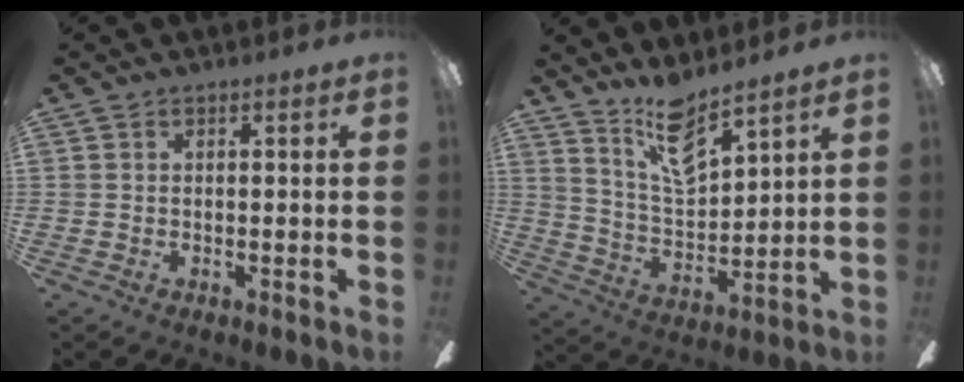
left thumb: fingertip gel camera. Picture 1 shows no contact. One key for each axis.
{"total": 12.2, "fx": 9.4, "fy": 3.9, "fz": 6.6, "tx": -0.130, "ty": -0.051, "tz": 0.173}